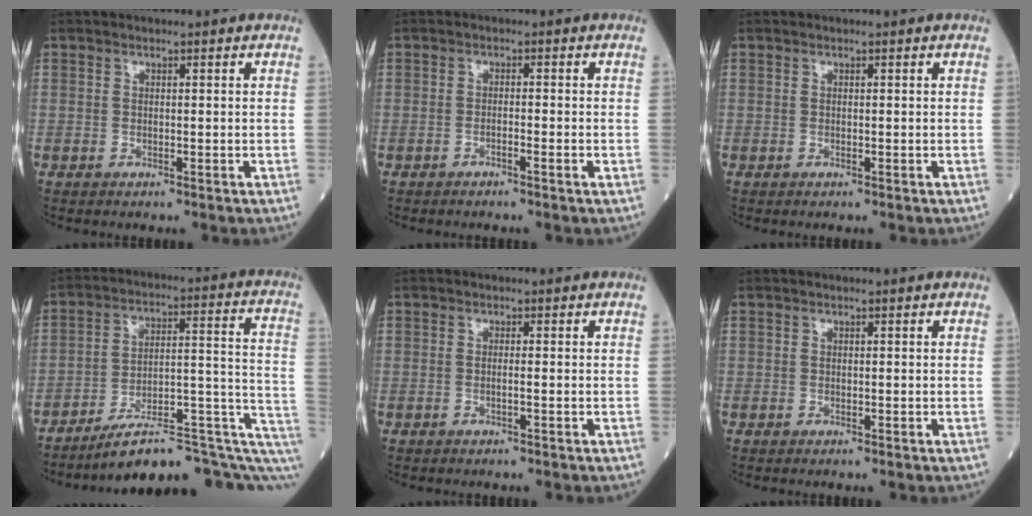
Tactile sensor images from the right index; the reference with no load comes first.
{"total": 1.2, "force": [-0.8, -0.1, 1.0], "torque": [-0.018, 0.002, -0.016]}
{"total": 0.0}
{"total": 19.2, "force": [-11.7, 4.0, 14.6], "torque": [-0.147, 0.059, -0.167]}
{"total": 0.8, "force": [-0.2, -0.1, 0.8], "torque": [-0.016, 0.000, -0.004]}
{"total": 0.0}